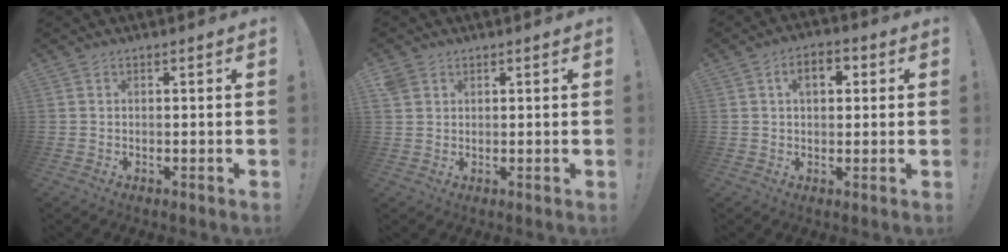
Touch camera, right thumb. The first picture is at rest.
{"total": 3.0, "force": [1.9, 2.1, 1.1], "torque": [-0.022, -0.002, 0.038]}
{"total": 6.2, "force": [1.6, 3.9, 4.5], "torque": [-0.062, 0.005, 0.024]}